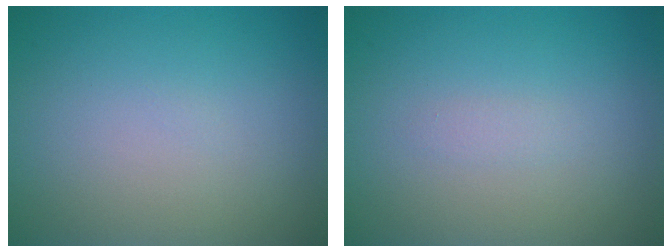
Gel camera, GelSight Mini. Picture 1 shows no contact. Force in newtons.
{"total": 0.7, "press": 0.7, "slide": 0.1}